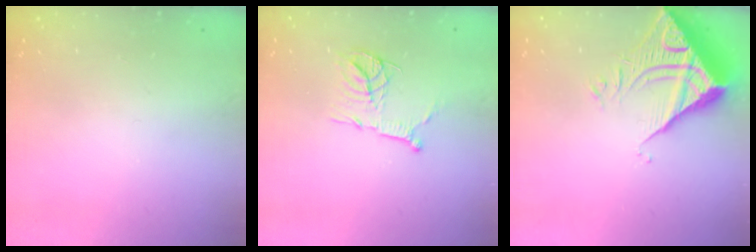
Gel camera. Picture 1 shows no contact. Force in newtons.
{"total": 13.9, "press": 13.9, "slide": 1.2}
{"total": 9.0, "press": 8.9, "slide": 0.8}